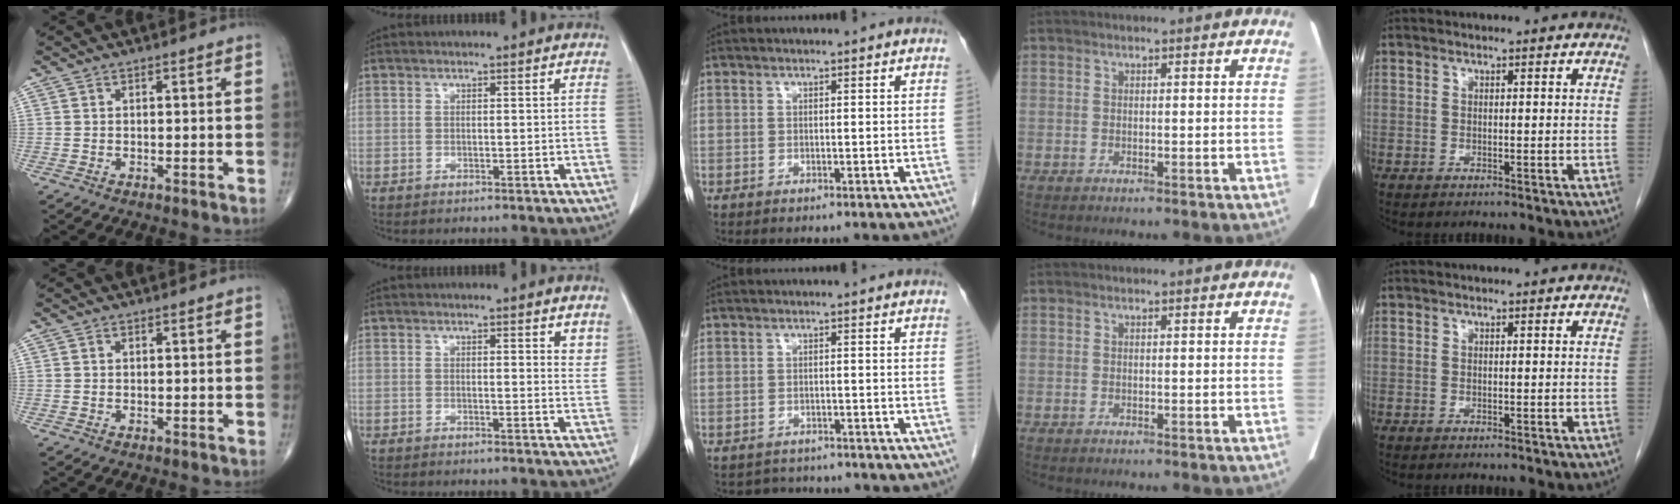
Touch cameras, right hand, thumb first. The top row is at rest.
{"index": {"total": 2.7, "force": [2.2, 0.8, 1.4], "torque": [-0.013, -0.012, 0.020]}, "middle": {"total": 3.2, "force": [-3.0, 1.1, -0.4], "torque": [0.006, 0.001, -0.041]}}